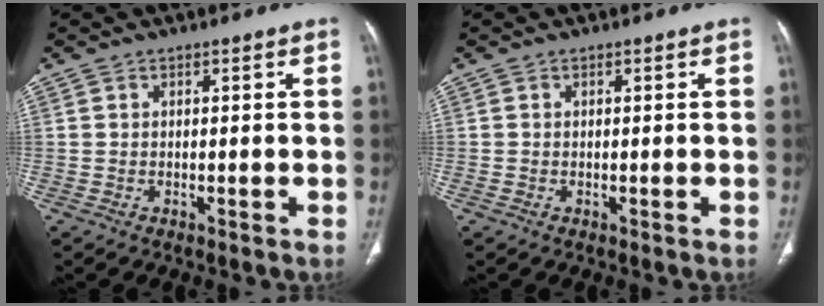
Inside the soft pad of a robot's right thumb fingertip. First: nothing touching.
{"total": 0.0}